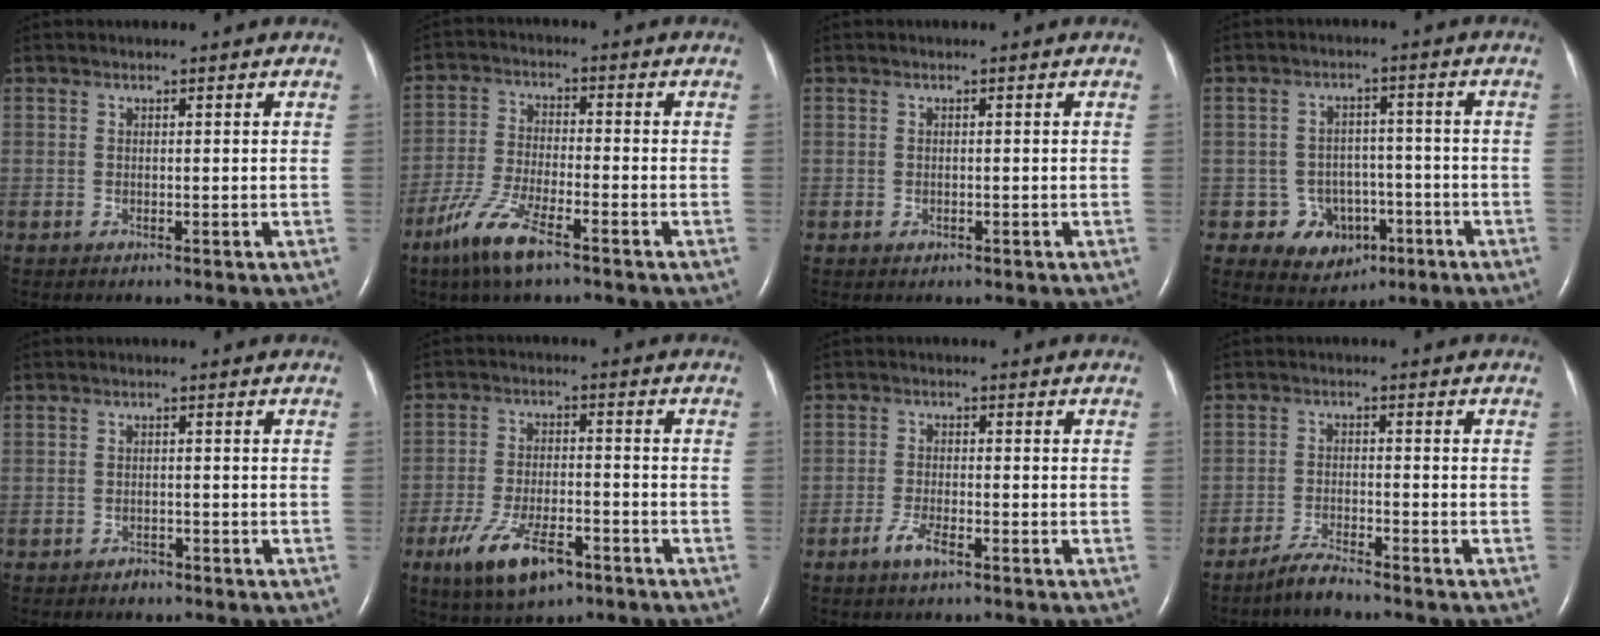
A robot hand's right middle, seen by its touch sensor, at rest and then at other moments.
{"total": 8.9, "force": [-5.8, 1.5, 6.6], "torque": [-0.145, -0.018, -0.113]}
{"total": 0.5, "force": [-0.2, 0.4, 0.2], "torque": [-0.006, 0.001, -0.002]}
{"total": 6.6, "force": [-2.6, 5.9, 1.5], "torque": [-0.017, 0.015, -0.027]}
{"total": 1.4, "force": [-1.2, 0.7, 0.3], "torque": [-0.010, 0.001, -0.018]}
{"total": 10.2, "force": [-5.9, 3.6, 7.4], "torque": [-0.148, -0.009, -0.098]}
{"total": 3.4, "force": [-2.2, 0.7, 2.5], "torque": [-0.055, -0.001, -0.043]}
{"total": 3.6, "force": [-3.3, 0.0, 1.3], "torque": [-0.033, -0.012, -0.065]}